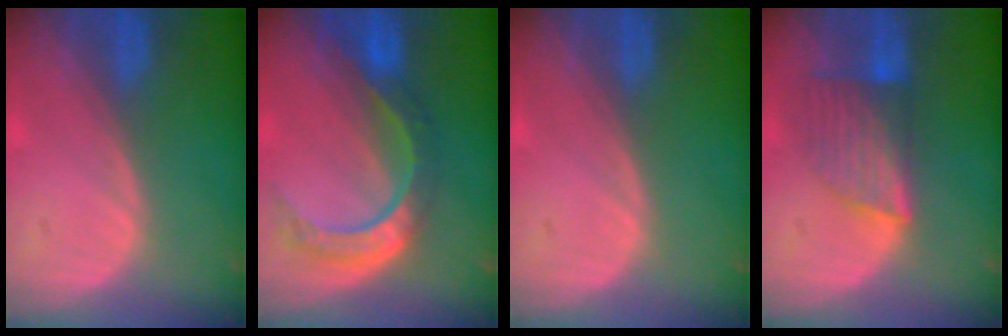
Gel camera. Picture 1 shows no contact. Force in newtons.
{"total": 8.8, "press": 7.4, "slide": 4.9}
{"total": 0.0}
{"total": 7.2, "press": 6.5, "slide": 3.1}